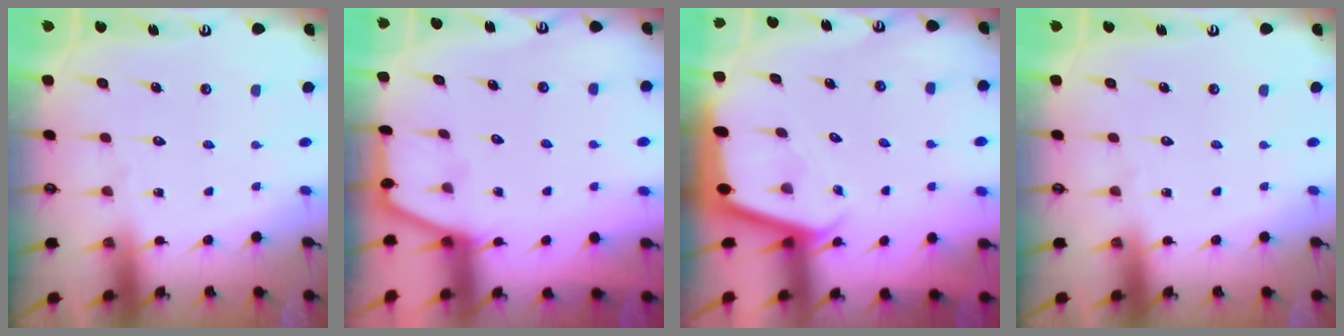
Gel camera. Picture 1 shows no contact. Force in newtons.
{"total": 1.2, "press": 1.2, "slide": 0.3}
{"total": 1.9, "press": 1.9, "slide": 0.1}
{"total": 0.0}